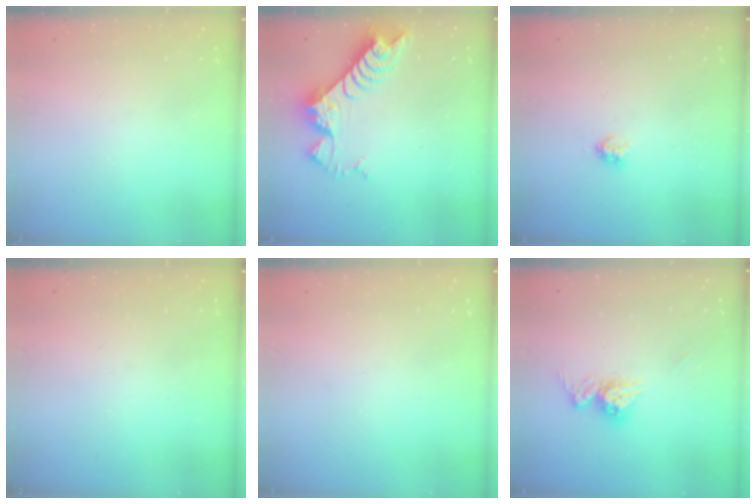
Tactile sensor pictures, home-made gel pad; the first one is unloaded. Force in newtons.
{"total": 8.5, "press": 8.5, "slide": 0.8}
{"total": 2.9, "press": 2.9, "slide": 0.5}
{"total": 0.0}
{"total": 0.0}
{"total": 9.4, "press": 9.4, "slide": 0.8}